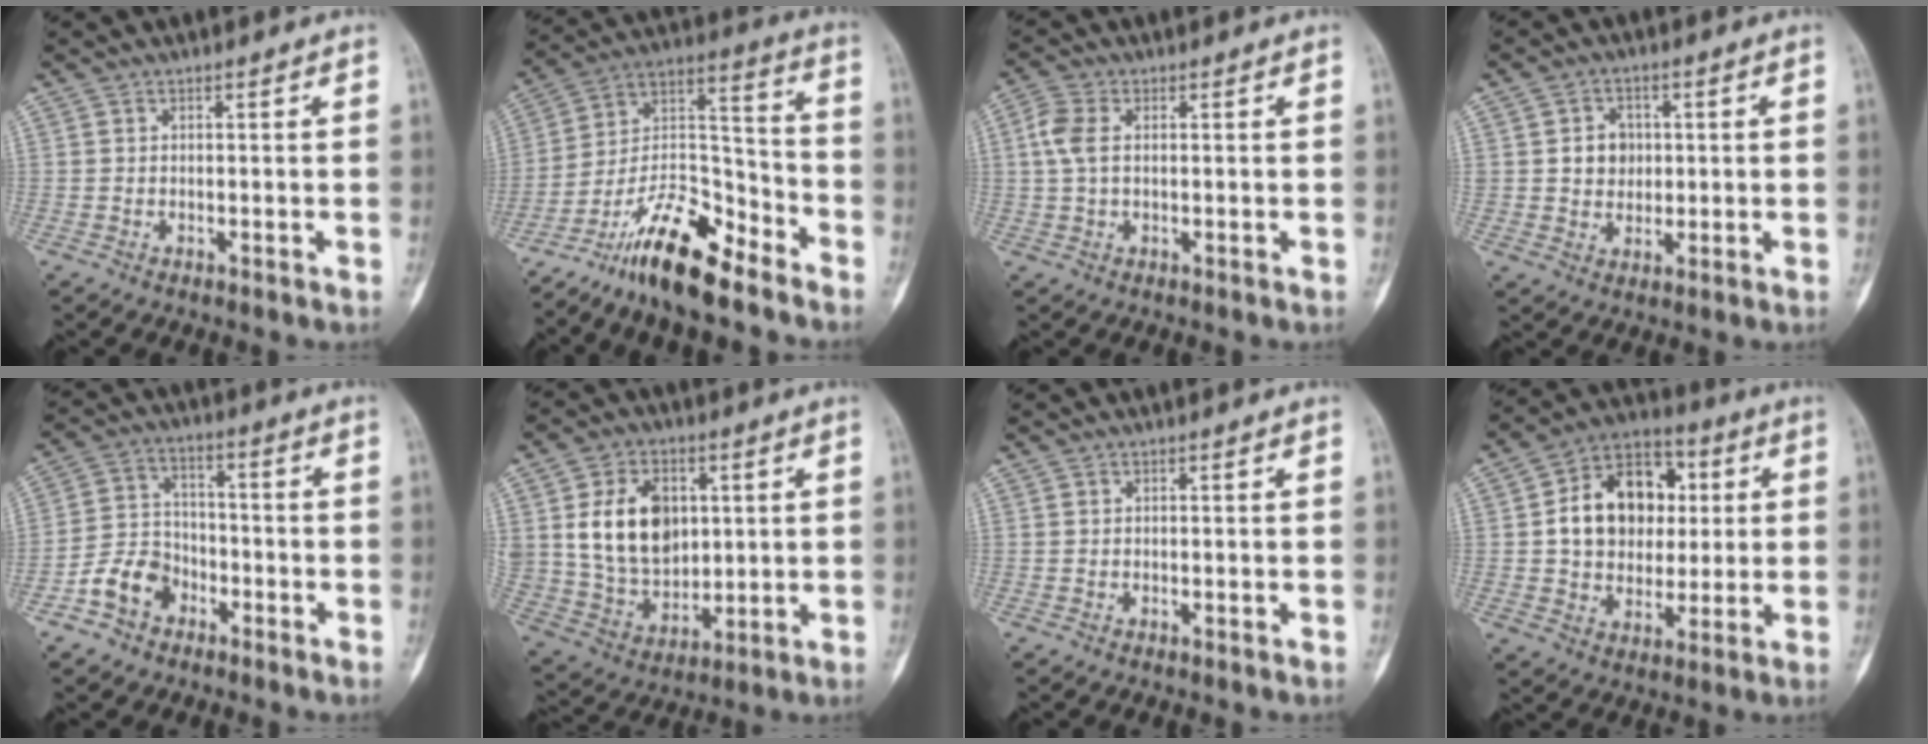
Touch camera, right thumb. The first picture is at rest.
{"total": 16.5, "force": [-12.3, 5.0, 9.7], "torque": [-0.150, 0.096, -0.222]}
{"total": 4.9, "force": [0.7, 2.9, 3.9], "torque": [-0.103, 0.013, 0.011]}
{"total": 5.7, "force": [0.8, 4.9, 2.8], "torque": [-0.014, 0.001, 0.014]}
{"total": 8.6, "force": [-4.5, 6.5, 3.4], "torque": [-0.046, 0.041, -0.088]}
{"total": 16.0, "force": [3.5, 11.4, 10.6], "torque": [-0.149, -0.012, 0.078]}
{"total": 0.0}
{"total": 16.9, "force": [2.4, 12.8, 10.8], "torque": [-0.130, 0.015, 0.038]}